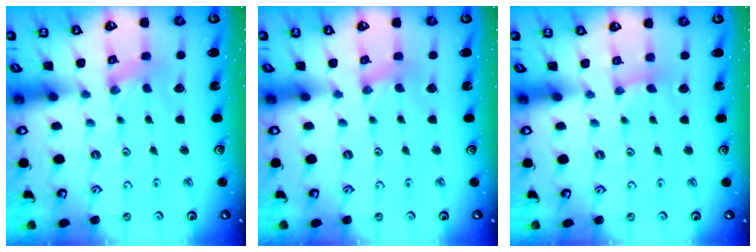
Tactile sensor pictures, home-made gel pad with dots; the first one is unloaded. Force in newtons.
{"total": 0.0}
{"total": 1.7, "press": 1.7, "slide": 0.3}